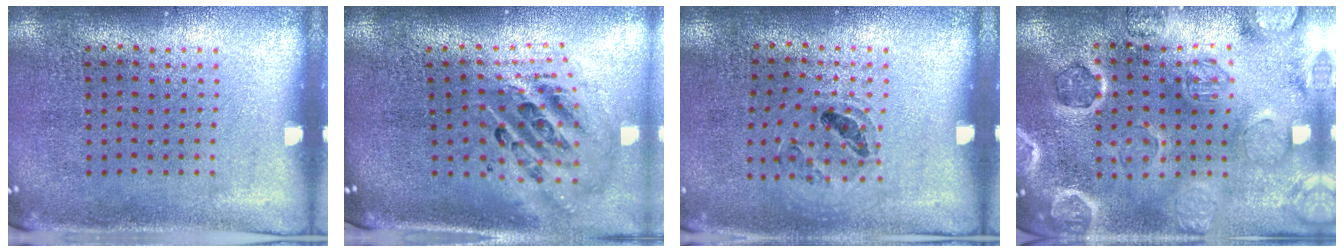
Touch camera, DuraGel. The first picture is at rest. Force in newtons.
{"total": 2.6, "press": 1.8, "slide": 1.9}
{"total": 0.9, "press": 0.9, "slide": 0.1}
{"total": 2.6, "press": 2.6, "slide": 0.4}